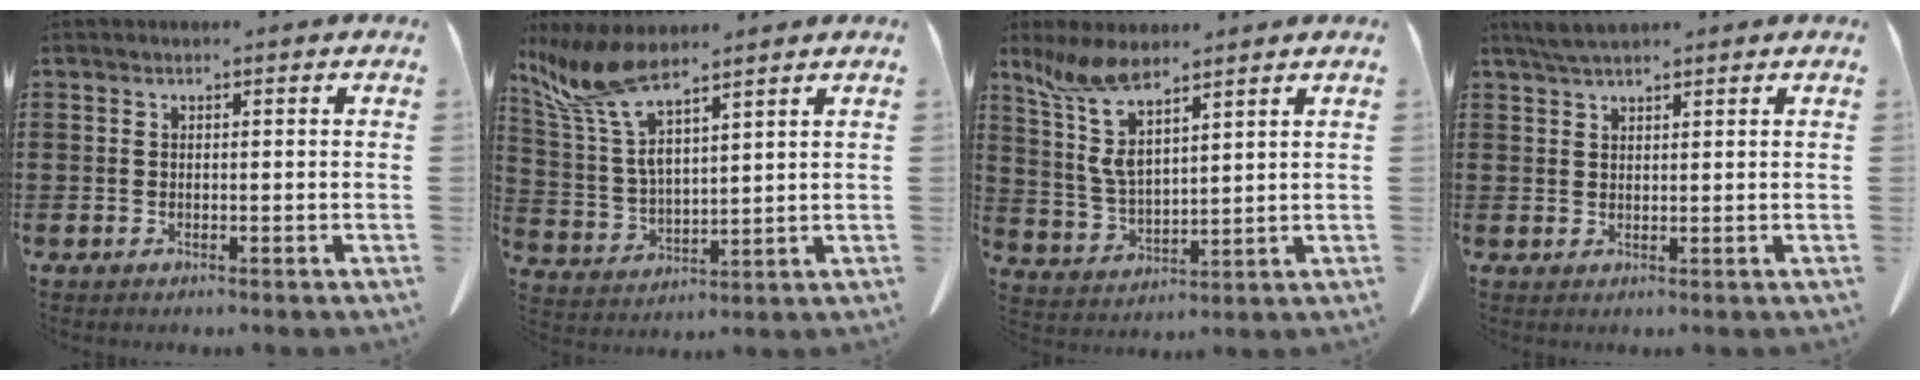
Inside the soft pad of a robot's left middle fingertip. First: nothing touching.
{"total": 11.1, "force": [7.9, 2.7, 7.4], "torque": [-0.187, -0.029, 0.140]}
{"total": 9.7, "force": [6.1, 3.5, 6.7], "torque": [-0.174, -0.023, 0.105]}
{"total": 2.5, "force": [2.1, 0.5, 1.3], "torque": [-0.030, 0.002, 0.039]}